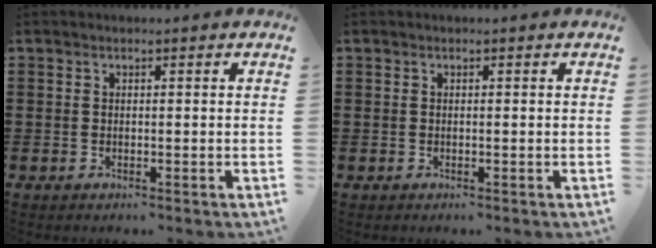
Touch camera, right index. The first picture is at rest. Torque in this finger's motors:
{"motor_torque": [0.02, 0.02, 0.00, 0.00]}